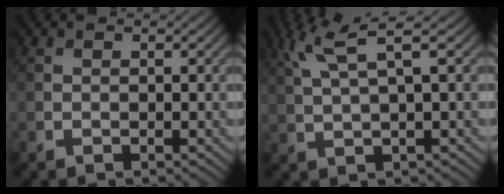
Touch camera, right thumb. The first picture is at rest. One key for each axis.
{"total": 5.8, "fx": 2.7, "fy": 0.9, "fz": 5.0, "tx": -0.109, "ty": 0.018, "tz": 0.061}